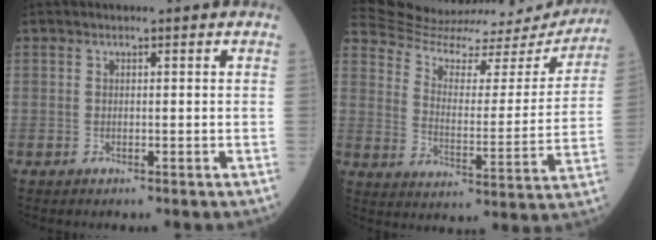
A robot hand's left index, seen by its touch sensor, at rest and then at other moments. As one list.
[{"total": 23.9, "force": [23.2, 3.9, 3.8], "torque": [-0.066, -0.069, 0.308]}]